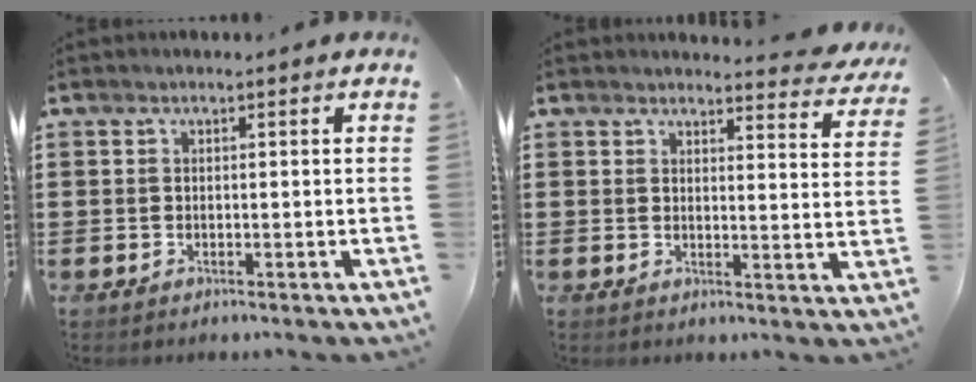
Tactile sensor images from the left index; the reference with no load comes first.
{"total": 3.4, "force": [3.3, 0.3, 0.8], "torque": [-0.013, -0.019, 0.057]}